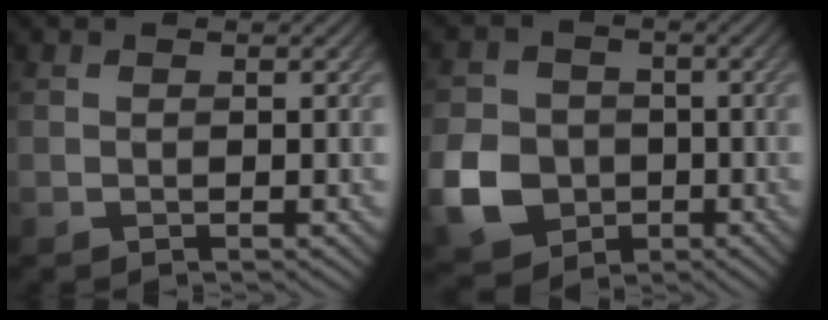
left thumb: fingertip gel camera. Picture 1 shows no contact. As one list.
[{"total": 8.4, "force": [-2.6, 7.0, 3.8], "torque": [-0.105, -0.020, -0.058]}]